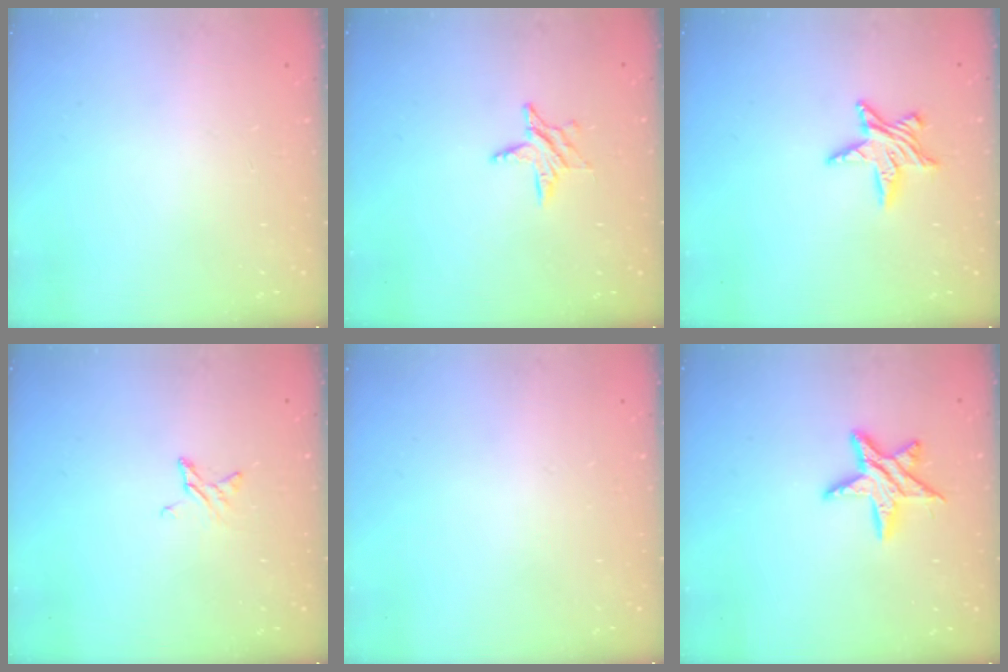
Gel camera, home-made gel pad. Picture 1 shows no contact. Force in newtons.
{"total": 6.3, "press": 6.2, "slide": 0.6}
{"total": 7.5, "press": 7.5, "slide": 0.6}
{"total": 2.9, "press": 2.9, "slide": 0.3}
{"total": 0.0}
{"total": 10.6, "press": 10.6, "slide": 0.5}